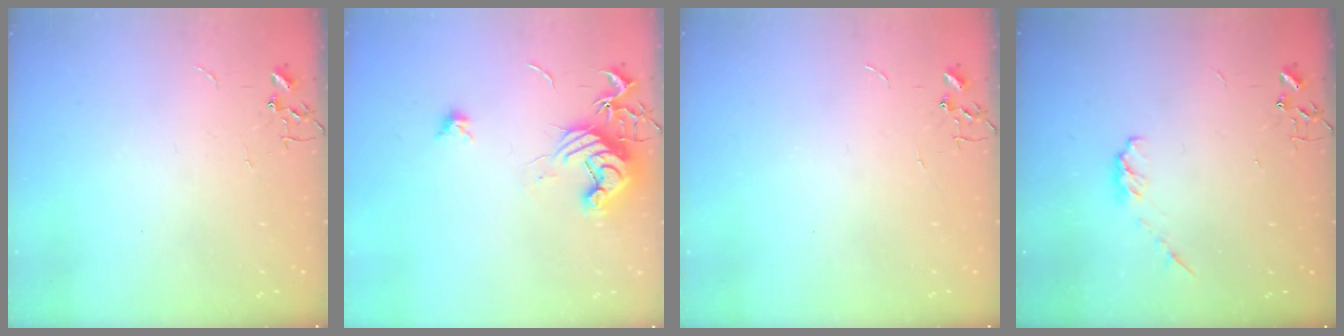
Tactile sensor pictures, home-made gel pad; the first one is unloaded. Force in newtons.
{"total": 13.1, "press": 13.1, "slide": 1.0}
{"total": 0.0}
{"total": 4.6, "press": 4.5, "slide": 0.7}